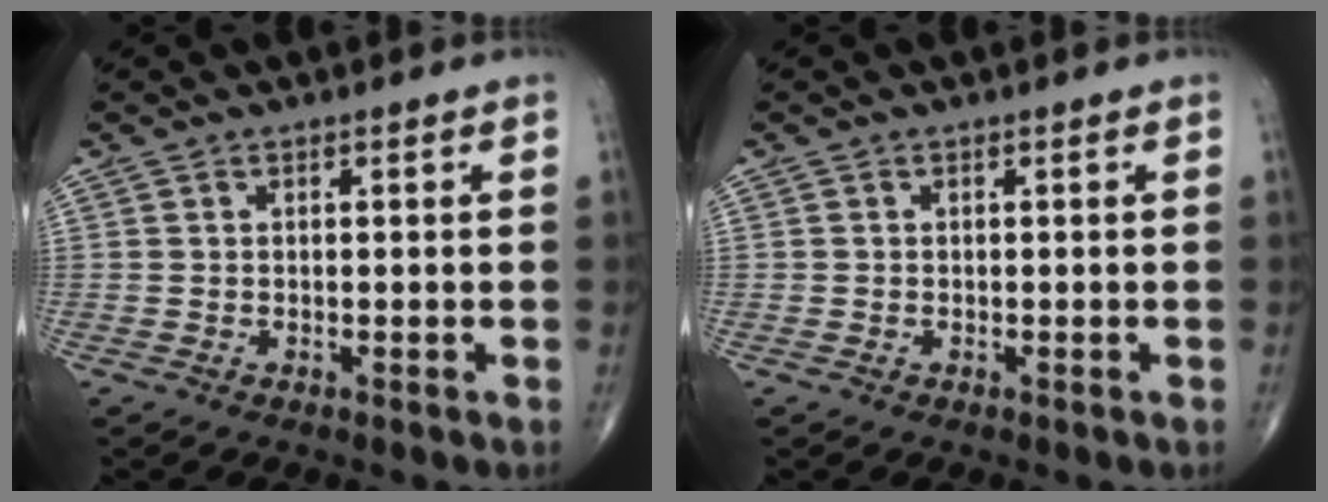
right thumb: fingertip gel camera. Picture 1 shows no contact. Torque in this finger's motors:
{"motor_torque": [0.23, 0.08, -0.13, -0.08, 0.00]}